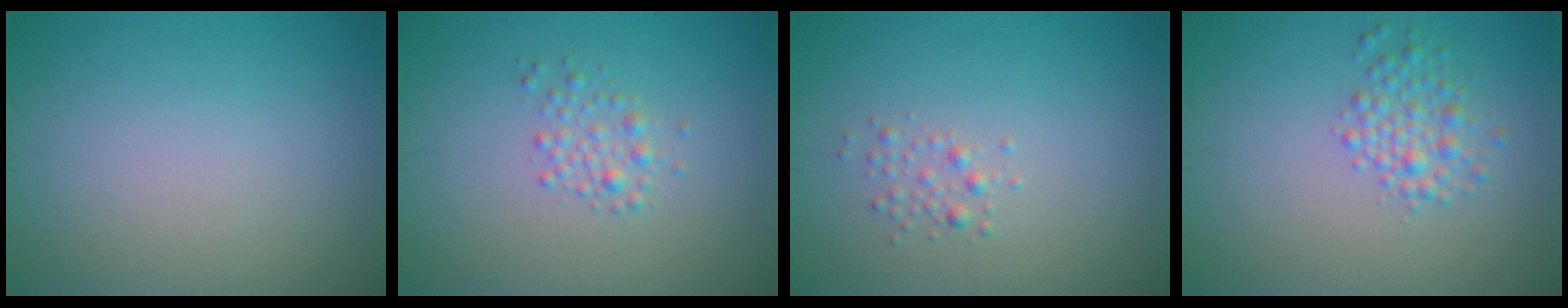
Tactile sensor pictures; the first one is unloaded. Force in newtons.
{"total": 1.6, "press": 1.6, "slide": 0.0}
{"total": 1.2, "press": 1.2, "slide": 0.0}
{"total": 3.2, "press": 3.2, "slide": 0.0}